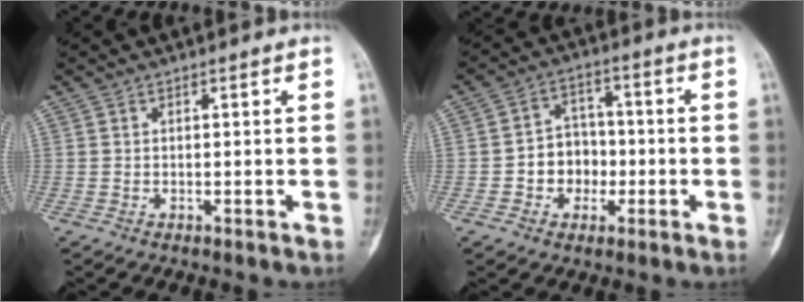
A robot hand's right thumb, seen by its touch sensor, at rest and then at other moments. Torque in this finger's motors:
{"motor_torque": [-0.11, 0.44, 0.37, -0.47, -0.03]}